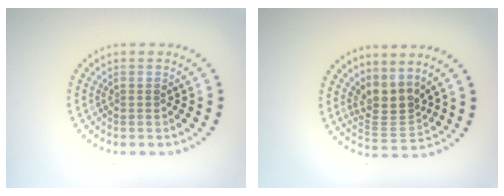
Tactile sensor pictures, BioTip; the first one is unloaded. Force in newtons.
{"total": 3.2, "press": 2.3, "slide": 2.1}